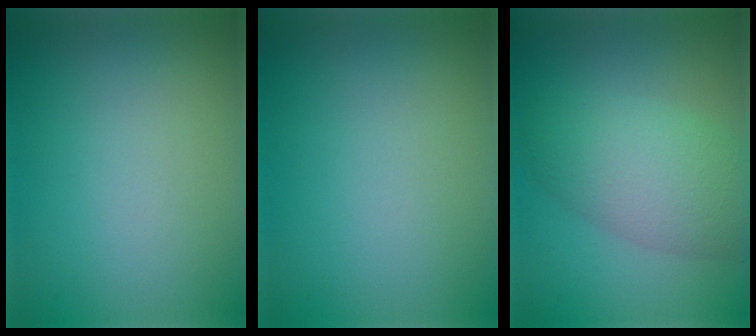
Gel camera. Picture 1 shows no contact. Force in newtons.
{"total": 0.0}
{"total": 6.1, "press": 6.1, "slide": 0.1}